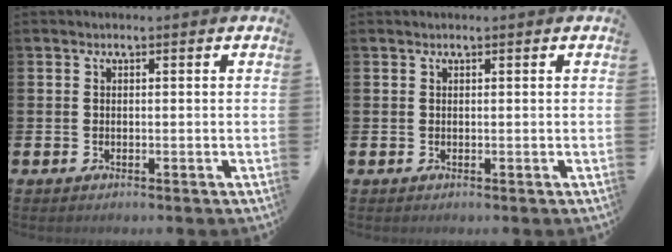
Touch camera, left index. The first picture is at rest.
{"total": 0.0}